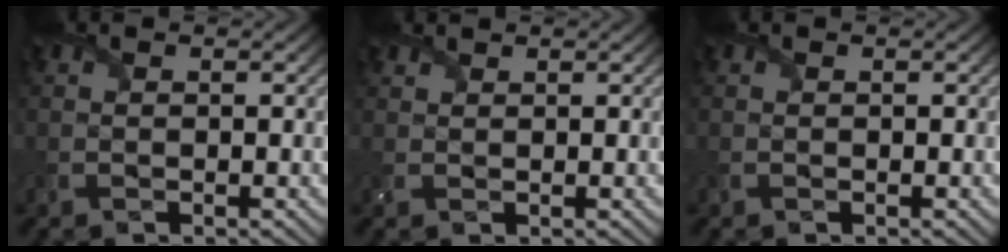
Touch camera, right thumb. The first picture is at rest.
{"total": 1.4, "force": [1.3, 0.5, 0.3], "torque": [-0.014, 0.004, 0.030]}
{"total": 0.0}